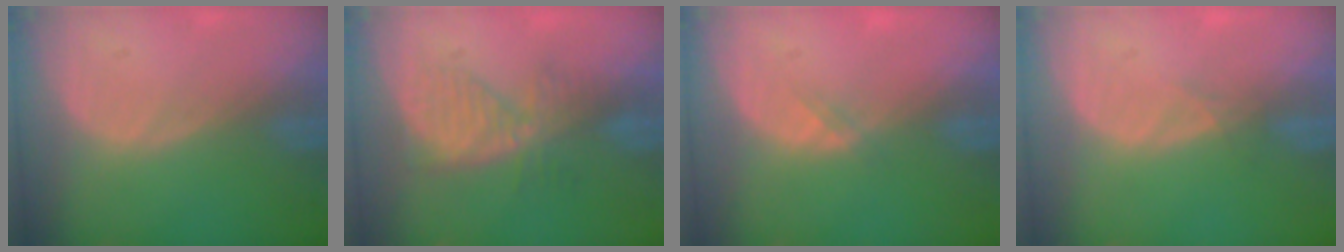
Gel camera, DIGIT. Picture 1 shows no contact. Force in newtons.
{"total": 5.8, "press": 5.8, "slide": 0.2}
{"total": 1.1, "press": 0.8, "slide": 0.7}
{"total": 0.7, "press": 0.7, "slide": 0.2}